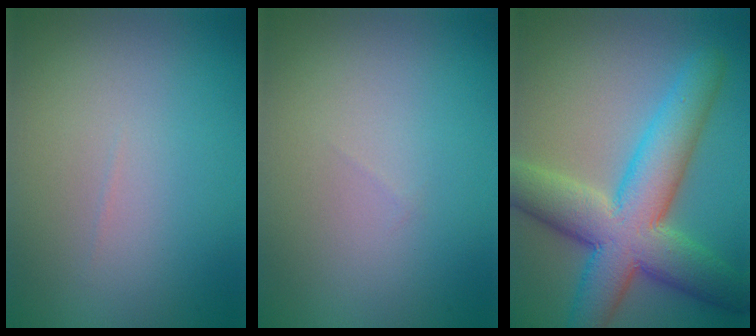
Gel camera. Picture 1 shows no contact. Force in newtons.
{"total": 0.0}
{"total": 10.0, "press": 10.0, "slide": 0.3}